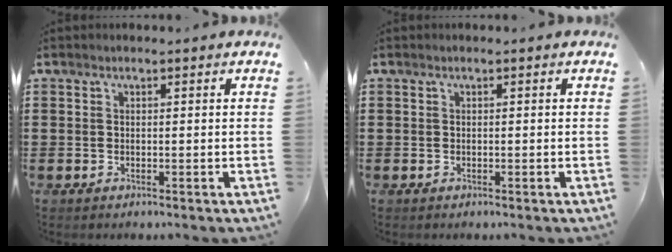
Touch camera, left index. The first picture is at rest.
{"total": 0.0}